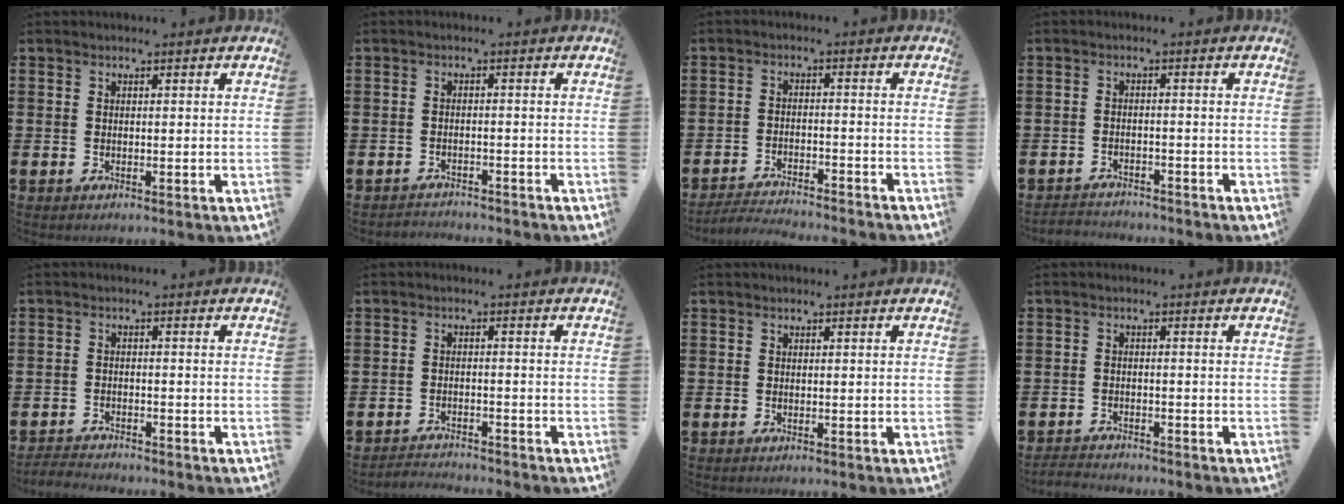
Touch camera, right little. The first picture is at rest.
{"total": 1.6, "force": [-1.6, 0.0, -0.2], "torque": [-0.001, 0.004, -0.035]}
{"total": 3.1, "force": [-3.1, -0.1, 0.2], "torque": [-0.005, 0.002, -0.065]}
{"total": 2.0, "force": [-2.0, 0.1, -0.3], "torque": [-0.002, 0.002, -0.045]}
{"total": 2.1, "force": [-2.1, 0.0, 0.0], "torque": [-0.004, 0.002, -0.045]}
{"total": 2.1, "force": [-2.1, -0.1, -0.2], "torque": [-0.002, 0.003, -0.046]}
{"total": 0.0}
{"total": 1.8, "force": [-1.8, 0.1, -0.1], "torque": [-0.003, 0.002, -0.040]}